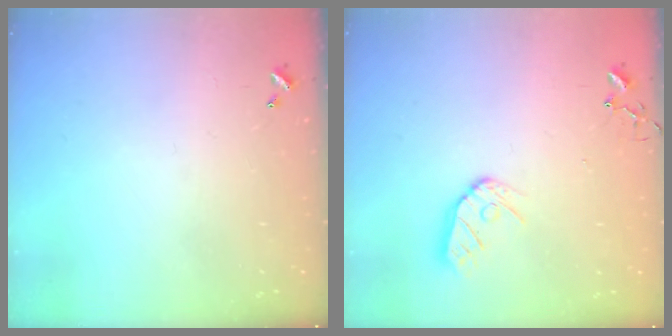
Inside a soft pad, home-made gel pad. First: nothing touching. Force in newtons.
{"total": 9.5, "press": 9.5, "slide": 0.8}